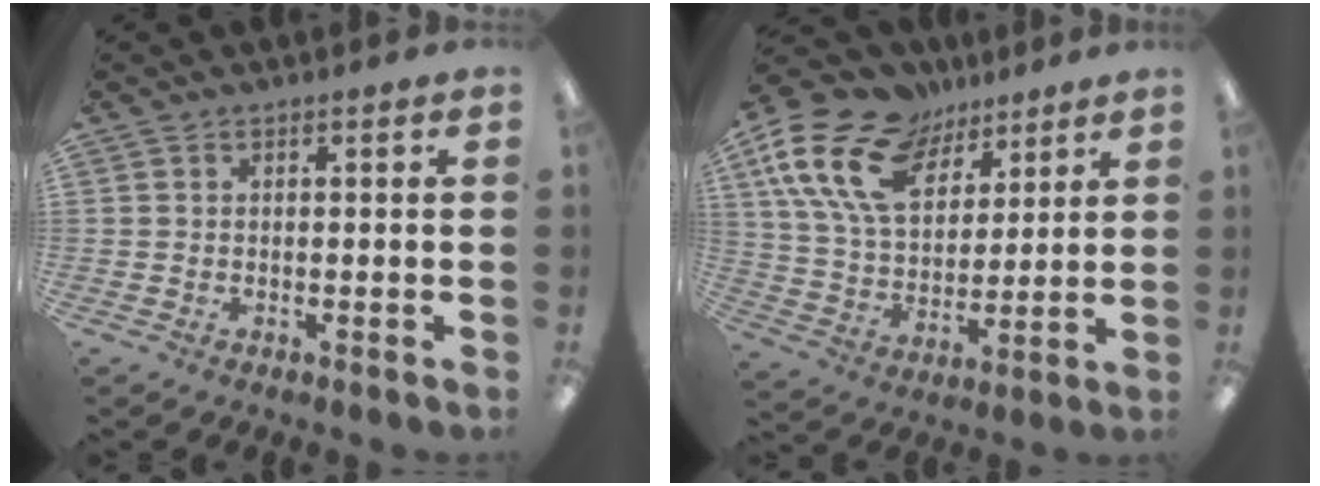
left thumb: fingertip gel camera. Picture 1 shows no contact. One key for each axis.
{"total": 19.0, "fx": 10.9, "fy": 11.3, "fz": 10.8, "tx": -0.221, "ty": -0.042, "tz": 0.201}